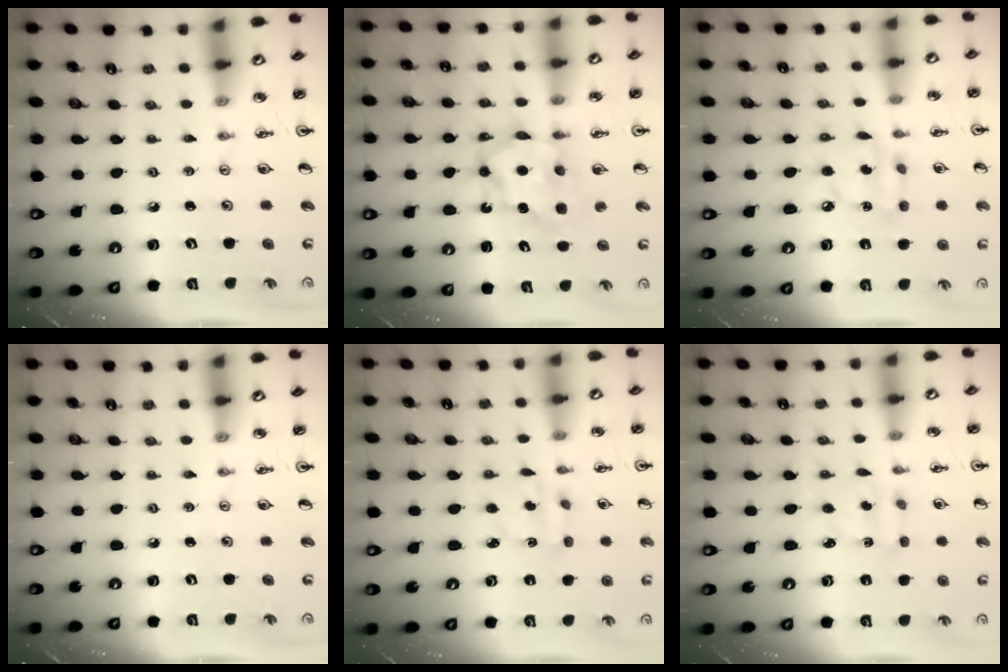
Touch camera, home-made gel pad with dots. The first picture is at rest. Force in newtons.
{"total": 6.6, "press": 6.6, "slide": 0.6}
{"total": 6.5, "press": 6.5, "slide": 0.3}
{"total": 0.0}
{"total": 2.7, "press": 2.7, "slide": 0.5}
{"total": 2.1, "press": 2.0, "slide": 0.7}